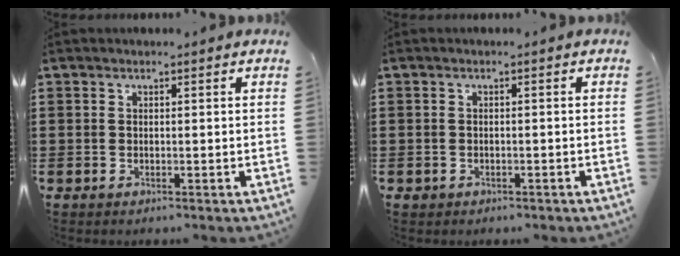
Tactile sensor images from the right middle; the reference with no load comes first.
{"total": 0.7, "force": [-0.5, 0.5, 0.0], "torque": [-0.003, 0.001, -0.012]}